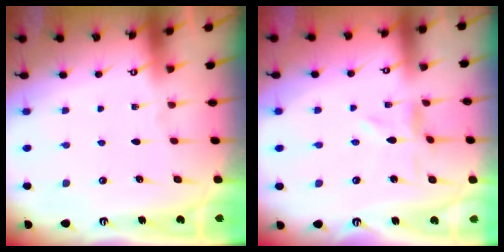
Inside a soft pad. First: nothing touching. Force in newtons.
{"total": 0.5, "press": 0.5, "slide": 0.2}